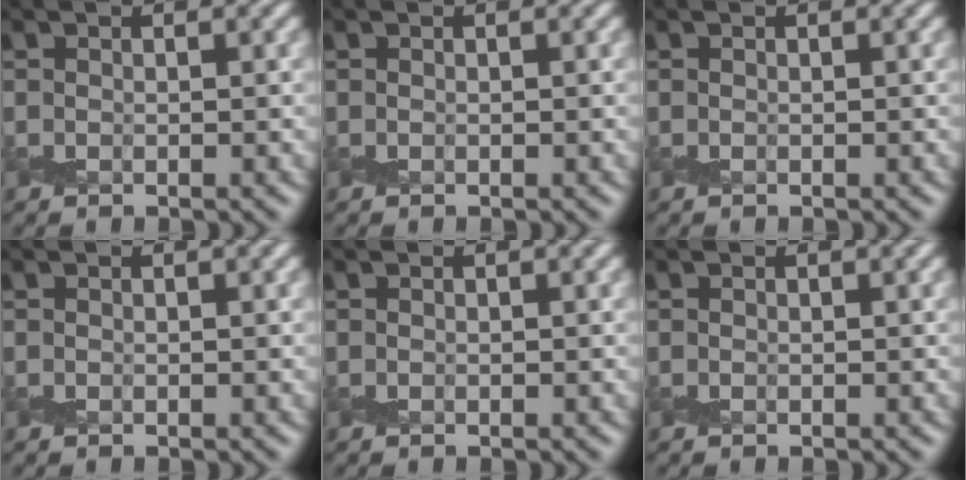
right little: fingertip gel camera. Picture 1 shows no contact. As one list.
[{"total": 0.0}, {"total": 0.0}, {"total": 0.0}, {"total": 0.0}, {"total": 0.0}]